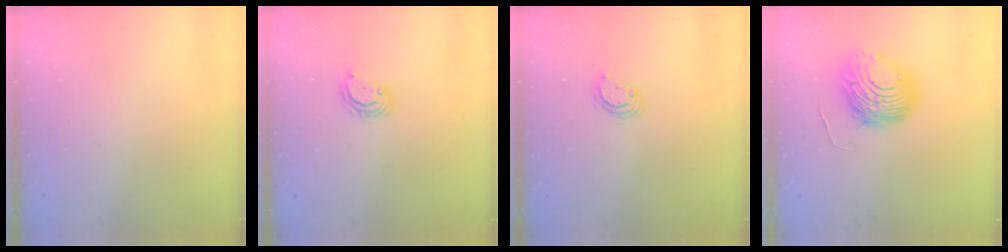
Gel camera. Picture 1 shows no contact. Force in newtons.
{"total": 3.0, "press": 2.9, "slide": 0.3}
{"total": 3.0, "press": 2.9, "slide": 0.3}
{"total": 10.3, "press": 10.3, "slide": 1.0}